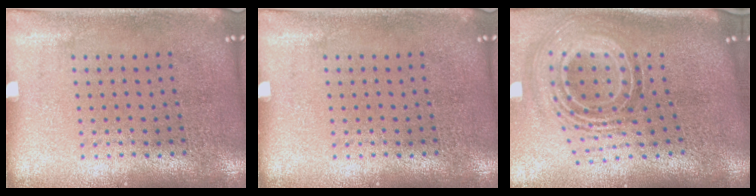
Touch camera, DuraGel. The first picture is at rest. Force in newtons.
{"total": 0.0}
{"total": 2.1, "press": 1.5, "slide": 1.5}